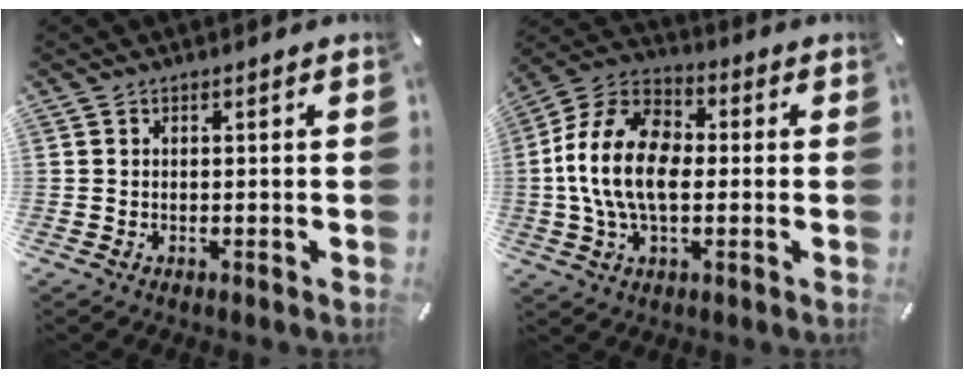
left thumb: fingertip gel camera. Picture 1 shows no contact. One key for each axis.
{"total": 15.0, "fx": -1.2, "fy": 9.7, "fz": 11.4, "tx": -0.251, "ty": 0.012, "tz": -0.021}